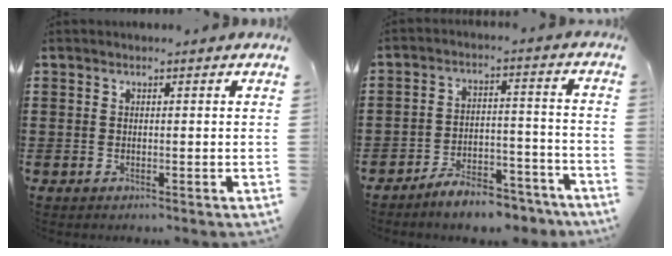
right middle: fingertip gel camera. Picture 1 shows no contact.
{"total": 6.6, "force": [-6.3, 1.0, 1.8], "torque": [-0.023, 0.016, -0.117]}